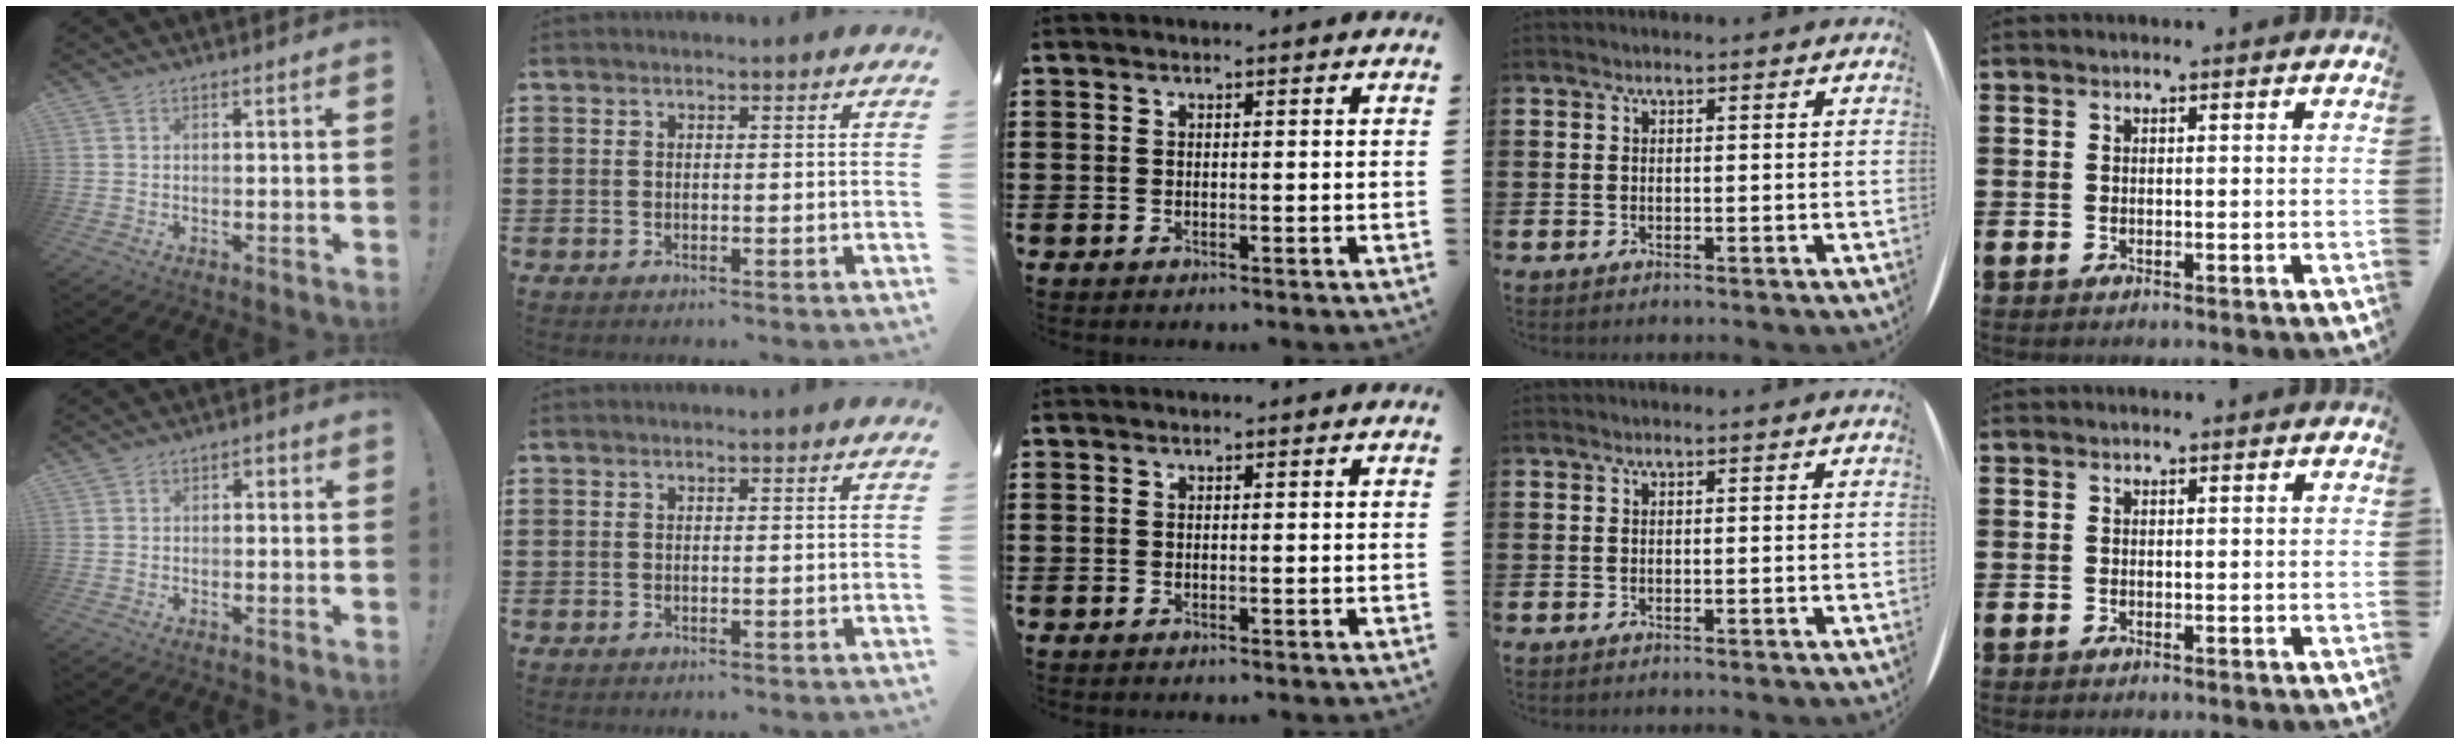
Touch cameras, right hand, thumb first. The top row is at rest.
{"thumb": {"total": 2.0, "force": [-1.3, 1.3, 0.9], "torque": [-0.008, 0.008, -0.026]}}